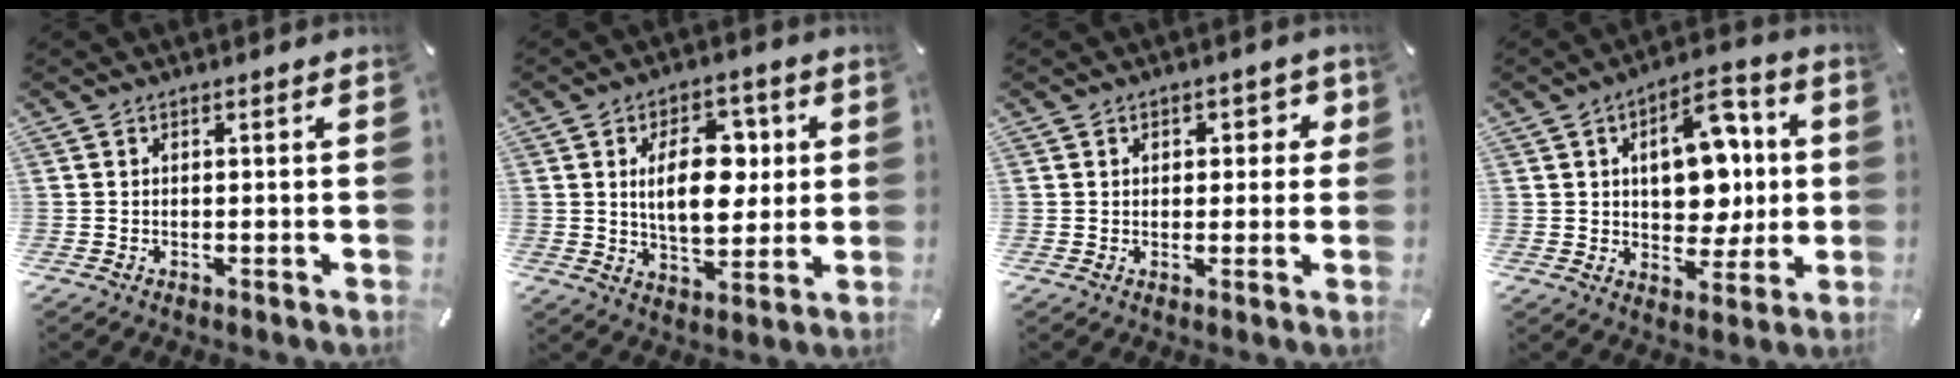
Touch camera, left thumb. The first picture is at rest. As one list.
[{"total": 14.1, "force": [2.6, 8.6, 10.8], "torque": [-0.162, 0.002, 0.041]}, {"total": 3.7, "force": [0.9, 2.8, 2.2], "torque": [-0.016, -0.004, 0.005]}, {"total": 14.7, "force": [2.0, 10.0, 10.5], "torque": [-0.130, 0.003, 0.034]}]